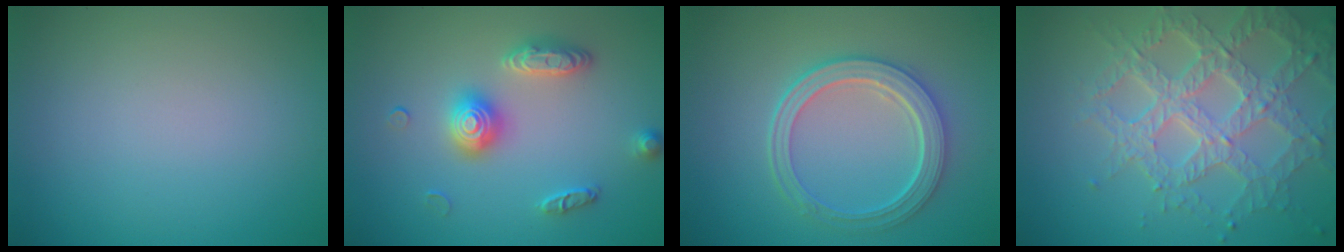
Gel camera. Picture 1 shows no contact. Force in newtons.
{"total": 3.1, "press": 3.1, "slide": 0.3}
{"total": 4.9, "press": 4.0, "slide": 2.9}
{"total": 7.4, "press": 5.4, "slide": 5.0}